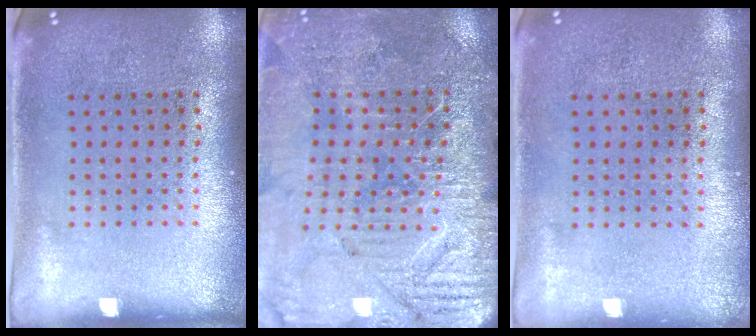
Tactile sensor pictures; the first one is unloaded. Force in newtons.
{"total": 3.6, "press": 3.6, "slide": 0.3}
{"total": 0.0}